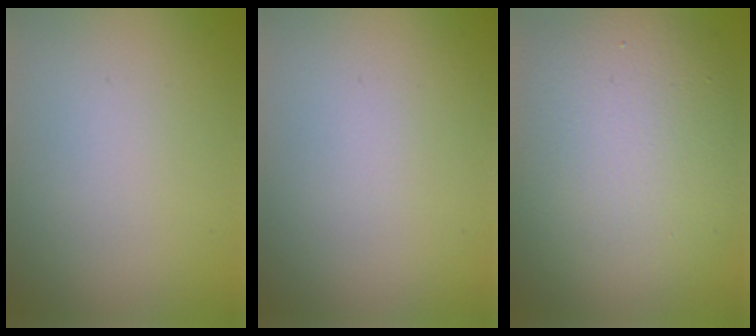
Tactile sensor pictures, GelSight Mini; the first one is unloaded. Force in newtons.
{"total": 0.0}
{"total": 10.8, "press": 10.8, "slide": 0.4}